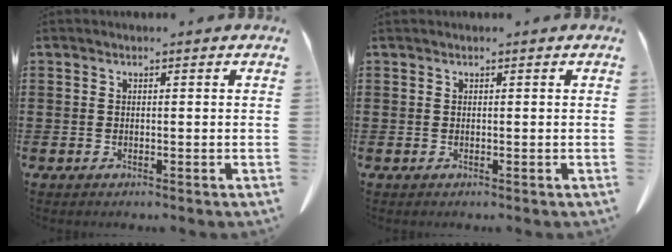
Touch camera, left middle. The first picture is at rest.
{"total": 0.0}